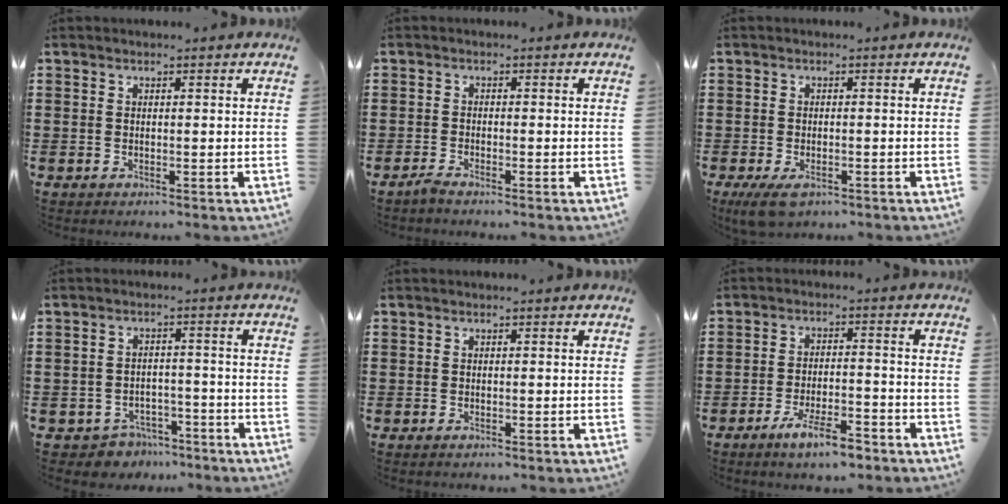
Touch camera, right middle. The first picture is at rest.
{"total": 1.4, "force": [-1.2, 0.1, 0.6], "torque": [-0.013, -0.001, -0.023]}
{"total": 2.2, "force": [-1.5, 0.8, 1.3], "torque": [-0.038, -0.004, -0.033]}
{"total": 3.3, "force": [-3.1, 1.2, -0.1], "torque": [-0.009, 0.004, -0.068]}
{"total": 0.0}
{"total": 6.4, "force": [-4.6, 1.2, 4.2], "torque": [-0.078, 0.001, -0.085]}